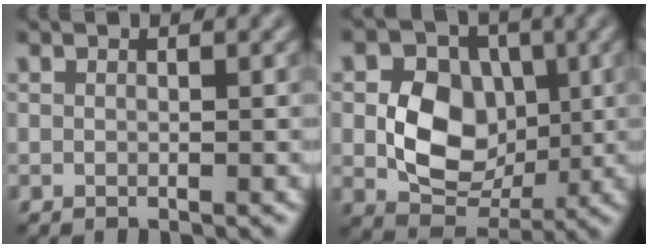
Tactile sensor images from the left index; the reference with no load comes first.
{"total": 7.3, "force": [-0.1, 5.6, 4.6], "torque": [-0.075, 0.000, -0.005]}